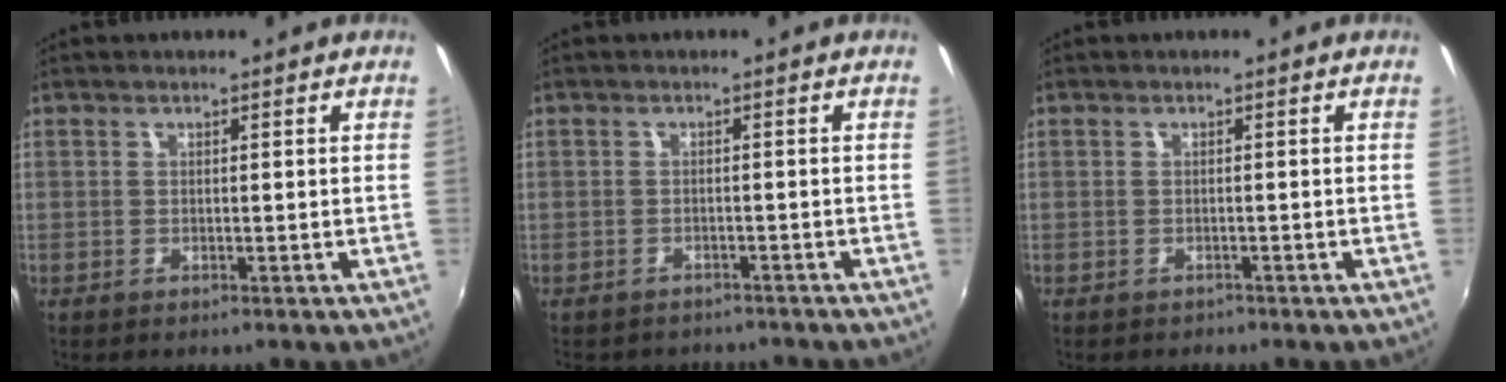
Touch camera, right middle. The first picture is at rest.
{"total": 4.6, "force": [-3.8, 2.4, 0.7], "torque": [-0.020, 0.000, -0.056]}
{"total": 1.2, "force": [-1.0, 0.7, 0.1], "torque": [-0.007, -0.002, -0.013]}